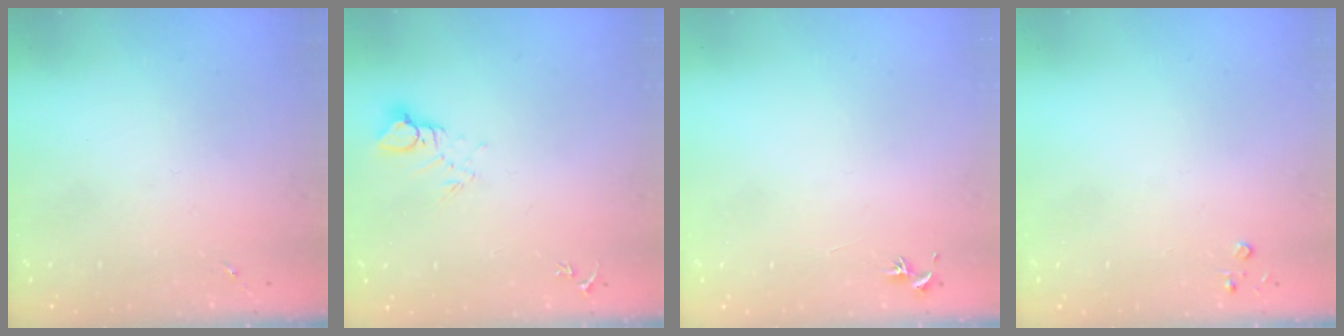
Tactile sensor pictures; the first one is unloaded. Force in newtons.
{"total": 5.5, "press": 5.5, "slide": 0.4}
{"total": 0.8, "press": 0.7, "slide": 0.3}
{"total": 2.2, "press": 2.2, "slide": 0.3}